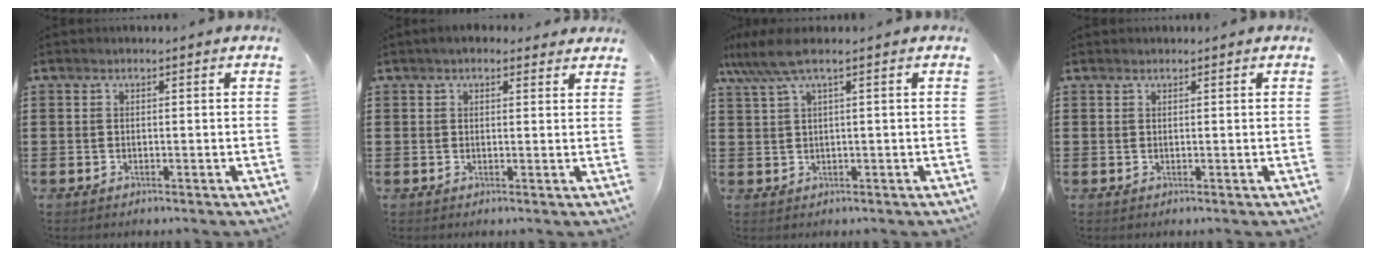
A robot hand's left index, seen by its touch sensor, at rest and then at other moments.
{"total": 2.2, "force": [1.8, 1.0, 0.8], "torque": [-0.021, 0.006, 0.034]}
{"total": 4.4, "force": [2.0, 0.3, 3.9], "torque": [-0.094, -0.005, 0.030]}
{"total": 0.5, "force": [0.5, 0.2, 0.0], "torque": [-0.002, 0.001, 0.010]}